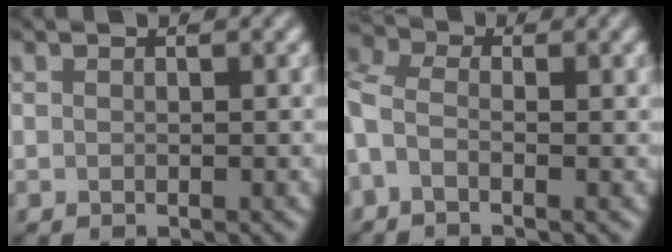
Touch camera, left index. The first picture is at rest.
{"total": 5.8, "force": [-0.9, 3.3, 4.6], "torque": [-0.124, 0.020, -0.024]}